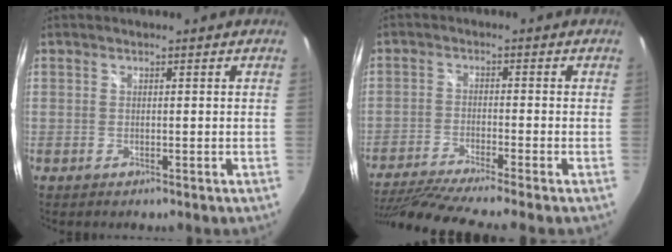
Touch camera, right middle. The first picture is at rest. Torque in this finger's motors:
{"motor_torque": [1.07, -1.07, 0.12, 0.09]}